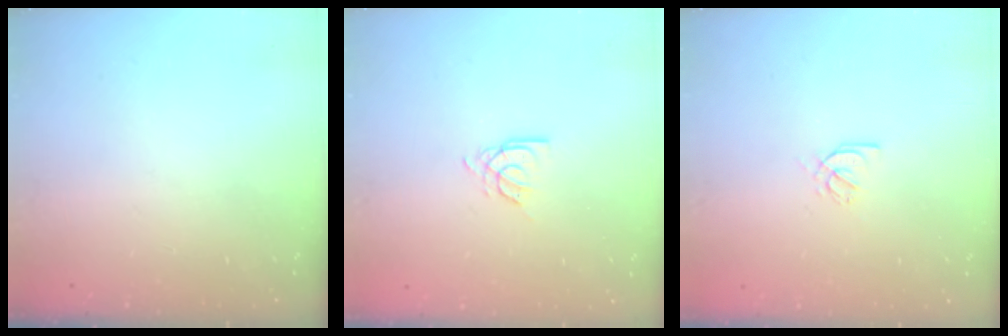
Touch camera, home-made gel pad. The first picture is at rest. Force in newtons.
{"total": 4.0, "press": 4.0, "slide": 0.1}
{"total": 2.6, "press": 2.6, "slide": 0.4}